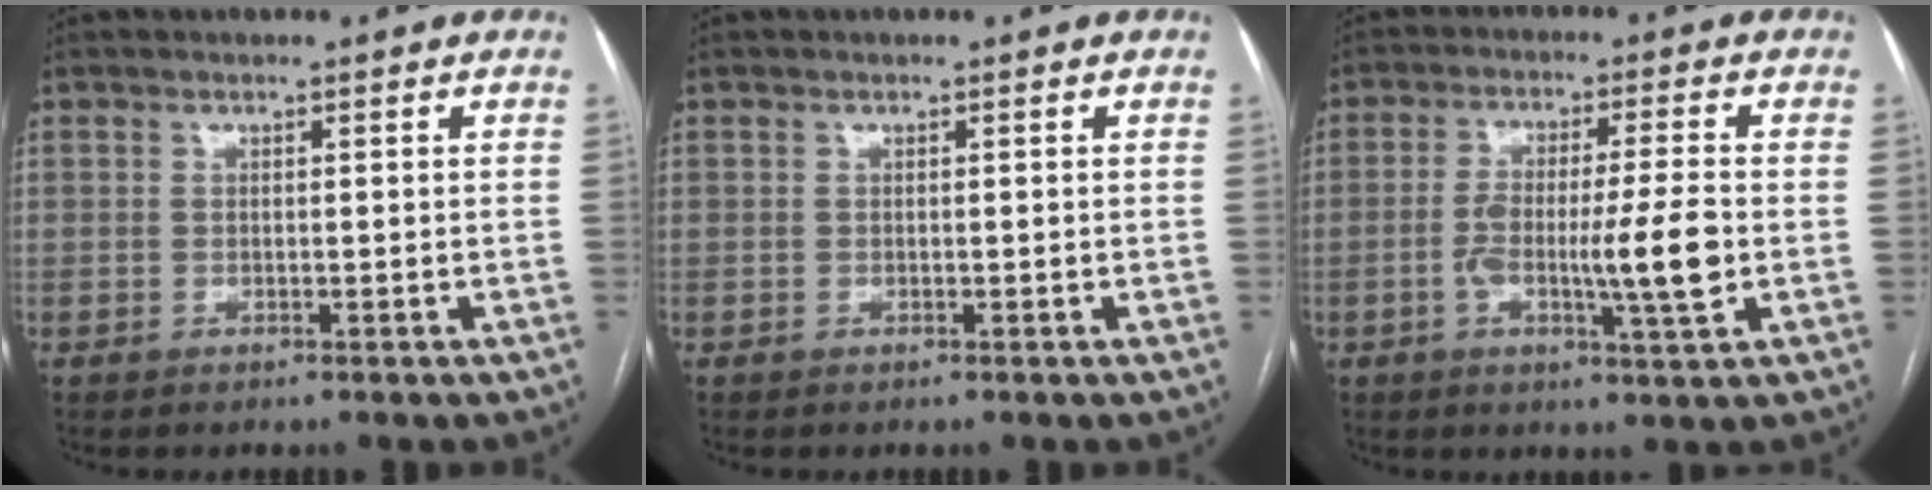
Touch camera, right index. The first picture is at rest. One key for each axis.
{"total": 0.0}
{"total": 9.8, "fx": -1.9, "fy": 0.5, "fz": 9.6, "tx": -0.168, "ty": 0.000, "tz": -0.034}